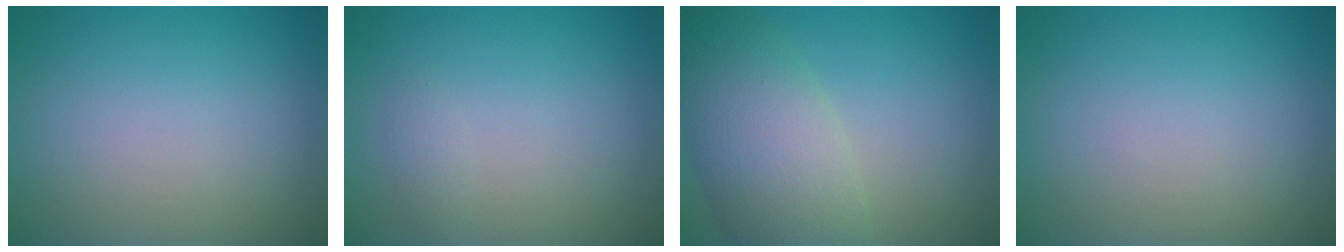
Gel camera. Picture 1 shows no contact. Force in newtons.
{"total": 0.7, "press": 0.7, "slide": 0.1}
{"total": 7.0, "press": 7.0, "slide": 0.5}
{"total": 0.0}